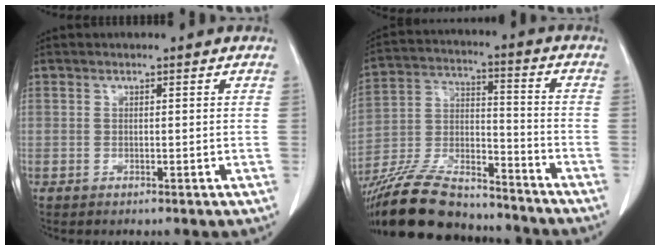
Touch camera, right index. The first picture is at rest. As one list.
[{"total": 19.0, "force": [-16.9, 5.0, 7.1], "torque": [-0.152, -0.001, -0.291]}]